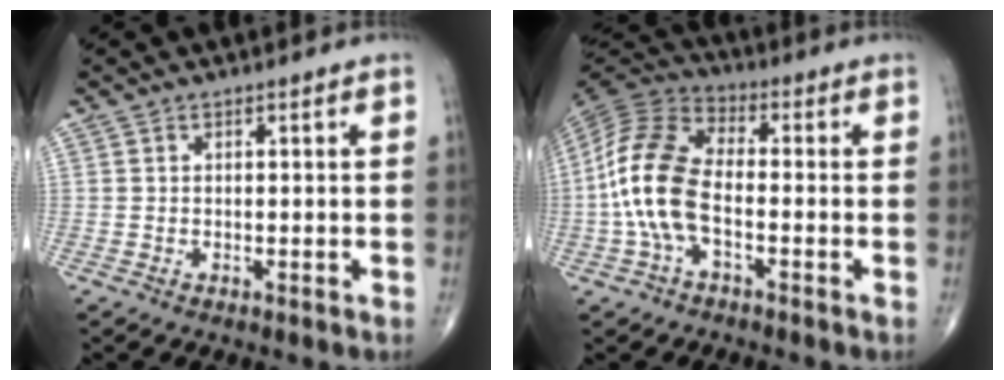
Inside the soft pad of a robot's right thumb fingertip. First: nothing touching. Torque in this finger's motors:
{"motor_torque": [-0.18, 0.69, 1.65, -0.01, 0.54]}